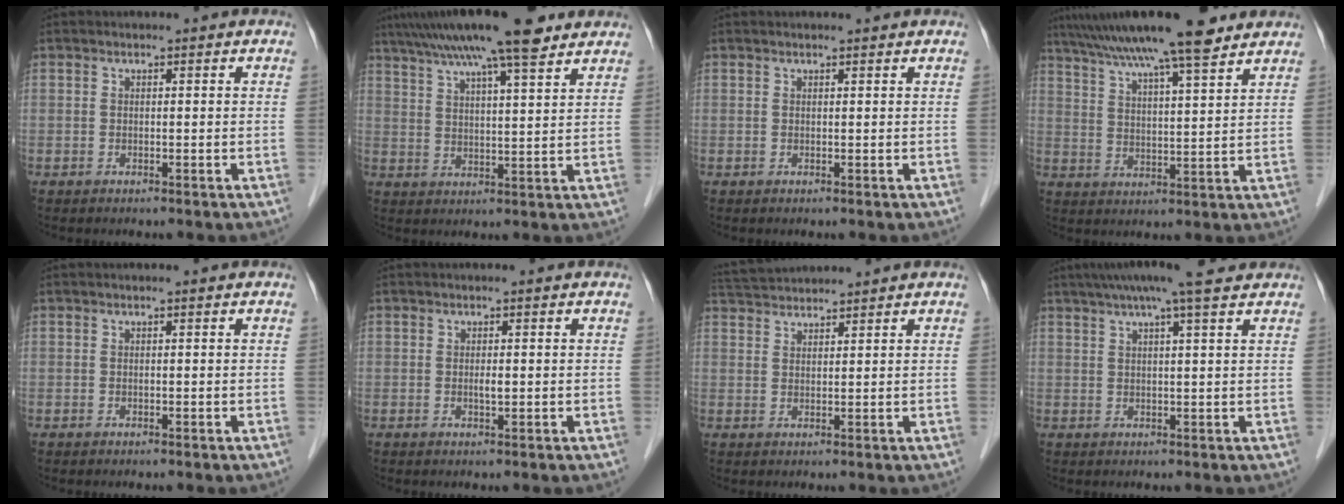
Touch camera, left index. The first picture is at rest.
{"total": 16.1, "force": [12.4, 1.7, 10.2], "torque": [-0.174, 0.038, 0.185]}
{"total": 1.4, "force": [1.4, 0.0, 0.3], "torque": [-0.009, 0.010, 0.018]}
{"total": 16.3, "force": [13.3, 1.0, 9.4], "torque": [-0.160, 0.033, 0.207]}
{"total": 0.0}
{"total": 1.1, "force": [0.0, 0.2, 1.1], "torque": [-0.021, -0.002, 0.001]}
{"total": 5.6, "force": [5.5, -0.1, 1.1], "torque": [-0.026, 0.036, 0.101]}
{"total": 10.8, "force": [8.6, 0.2, 6.6], "torque": [-0.105, 0.037, 0.112]}